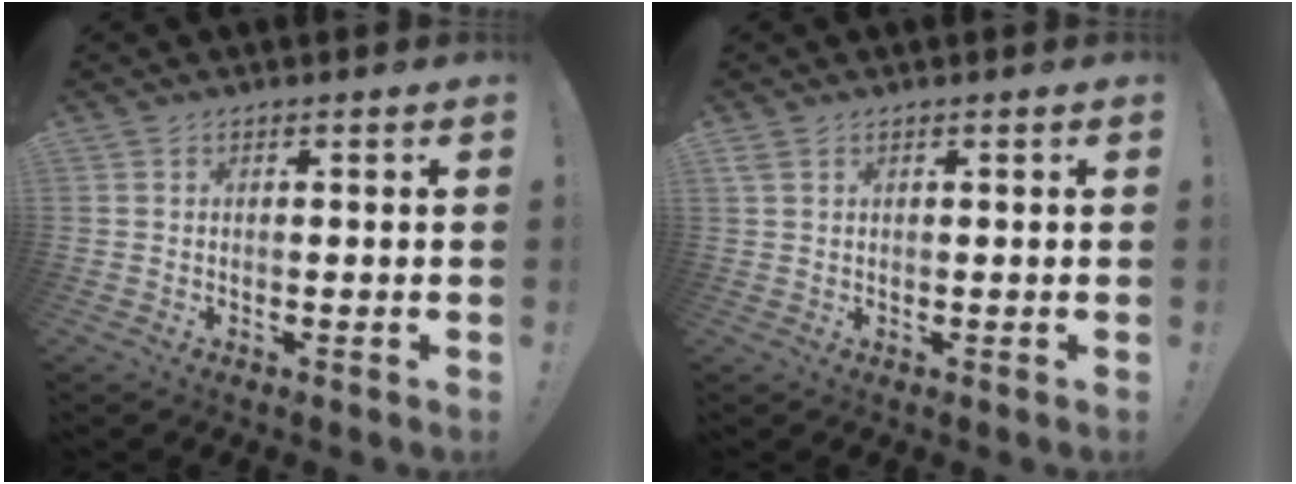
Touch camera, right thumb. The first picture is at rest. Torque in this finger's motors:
{"motor_torque": [-0.12, -0.23, -0.18, 0.04, 0.09]}